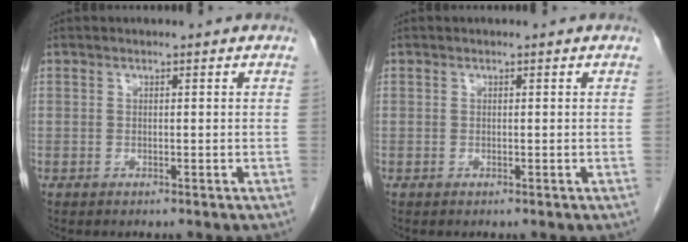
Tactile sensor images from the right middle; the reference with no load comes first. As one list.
[{"total": 0.0}]